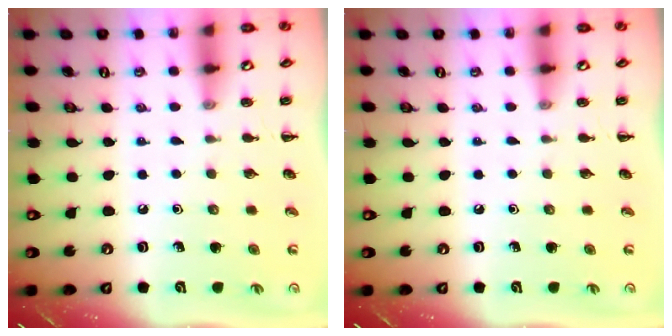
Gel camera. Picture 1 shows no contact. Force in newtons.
{"total": 0.0}